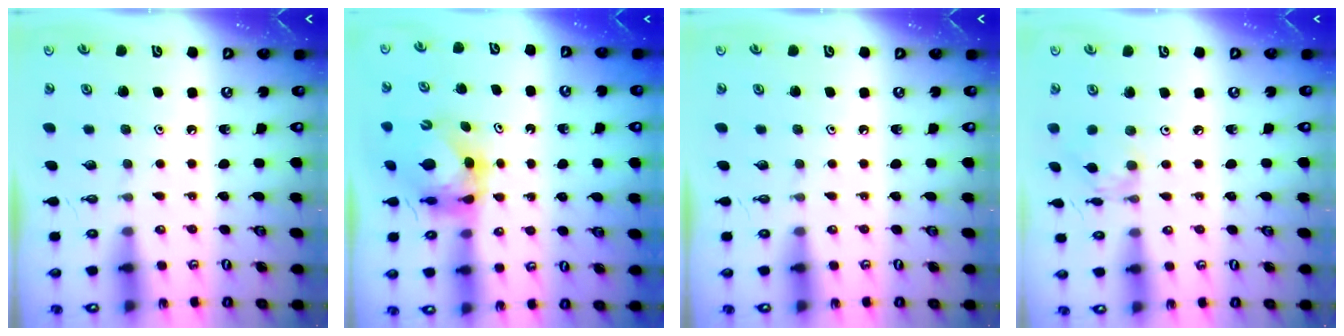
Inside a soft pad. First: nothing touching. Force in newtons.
{"total": 7.0, "press": 7.0, "slide": 0.9}
{"total": 0.0}
{"total": 3.0, "press": 3.0, "slide": 0.1}